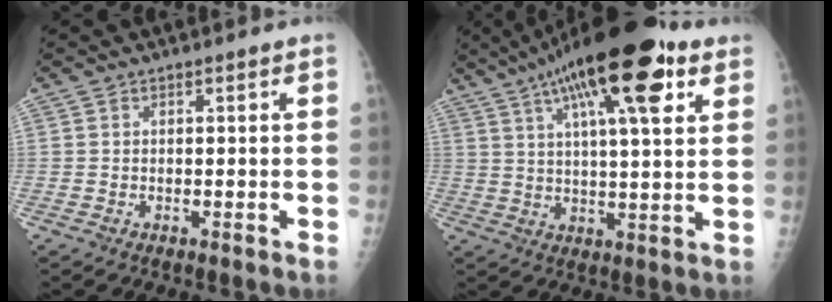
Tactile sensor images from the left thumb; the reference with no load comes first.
{"total": 21.1, "force": [10.7, 6.0, 17.1], "torque": [-0.267, -0.006, 0.164]}